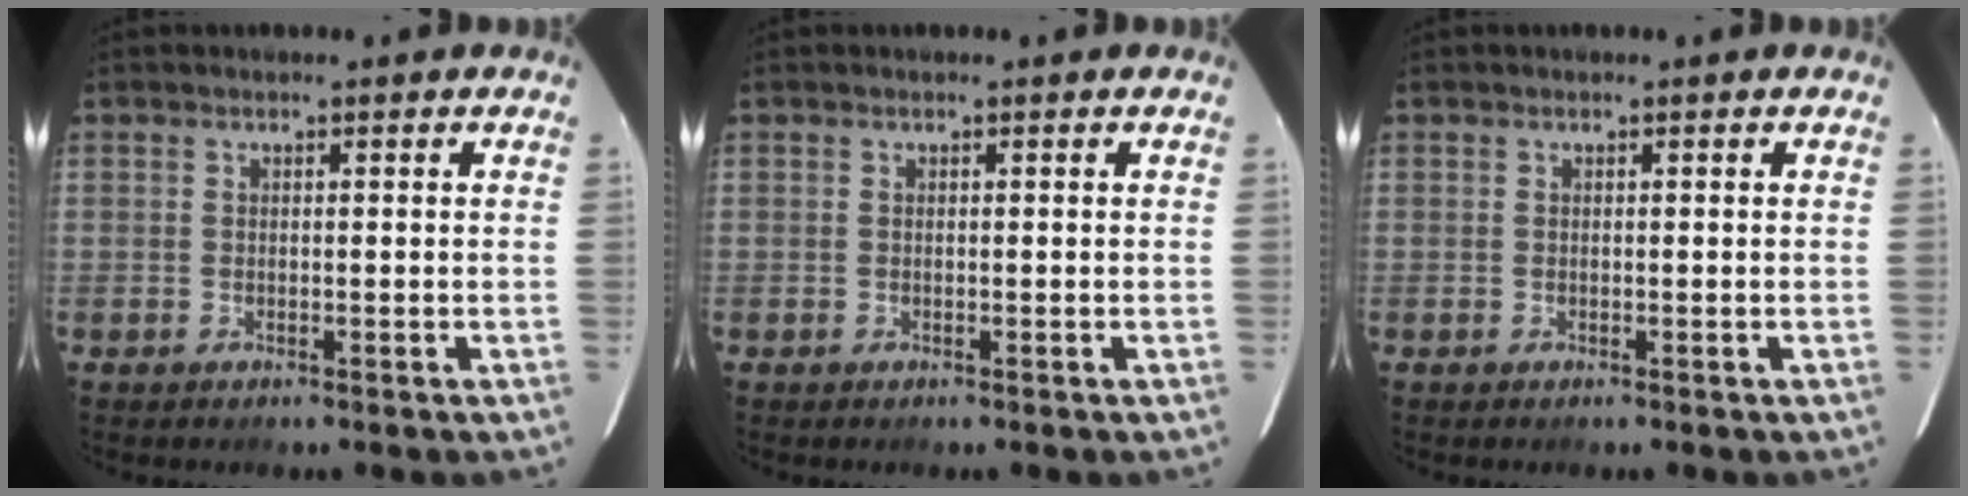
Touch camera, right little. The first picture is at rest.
{"total": 0.0}
{"total": 0.0}